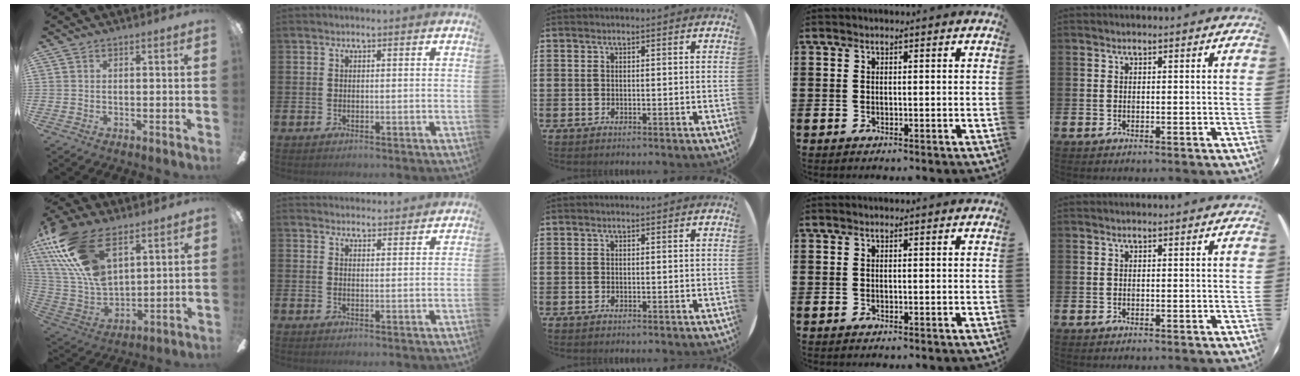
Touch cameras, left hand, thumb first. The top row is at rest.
{"thumb": {"total": 23.1, "force": [12.1, 12.2, 15.5], "torque": [-0.346, -0.045, 0.216]}, "index": {"total": 3.4, "force": [3.3, 0.4, -0.3], "torque": [-0.001, -0.019, 0.062]}}